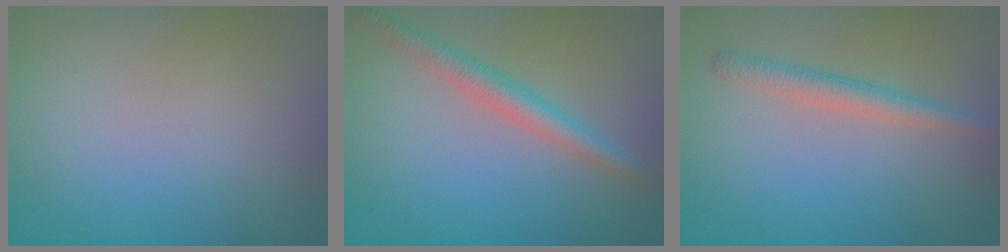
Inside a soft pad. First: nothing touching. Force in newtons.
{"total": 2.9, "press": 2.9, "slide": 0.2}
{"total": 2.2, "press": 2.2, "slide": 0.1}